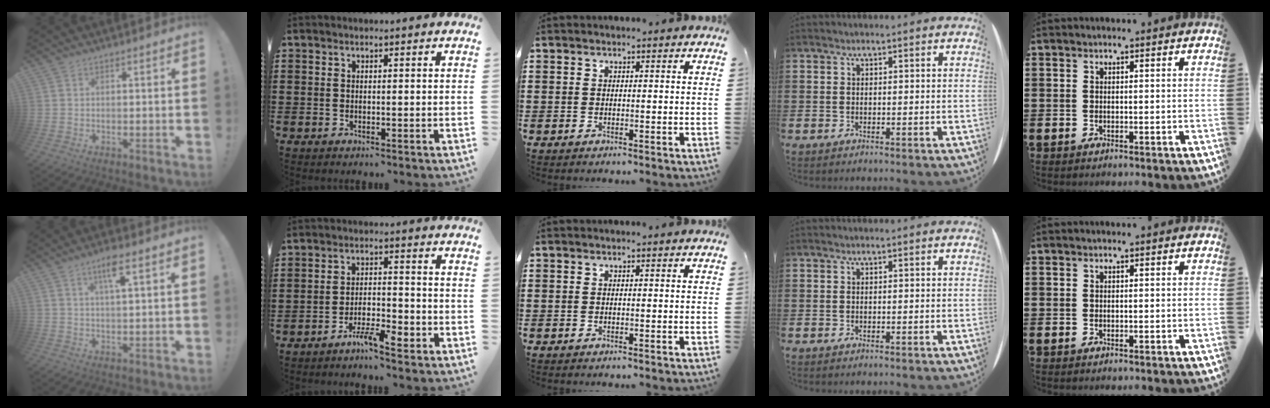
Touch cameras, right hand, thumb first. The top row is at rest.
{"thumb": {"total": 6.0, "force": [3.0, 0.7, 5.1], "torque": [-0.085, -0.002, 0.045]}, "index": {"total": 4.6, "force": [-3.4, 1.2, 2.9], "torque": [-0.053, 0.009, -0.064]}}